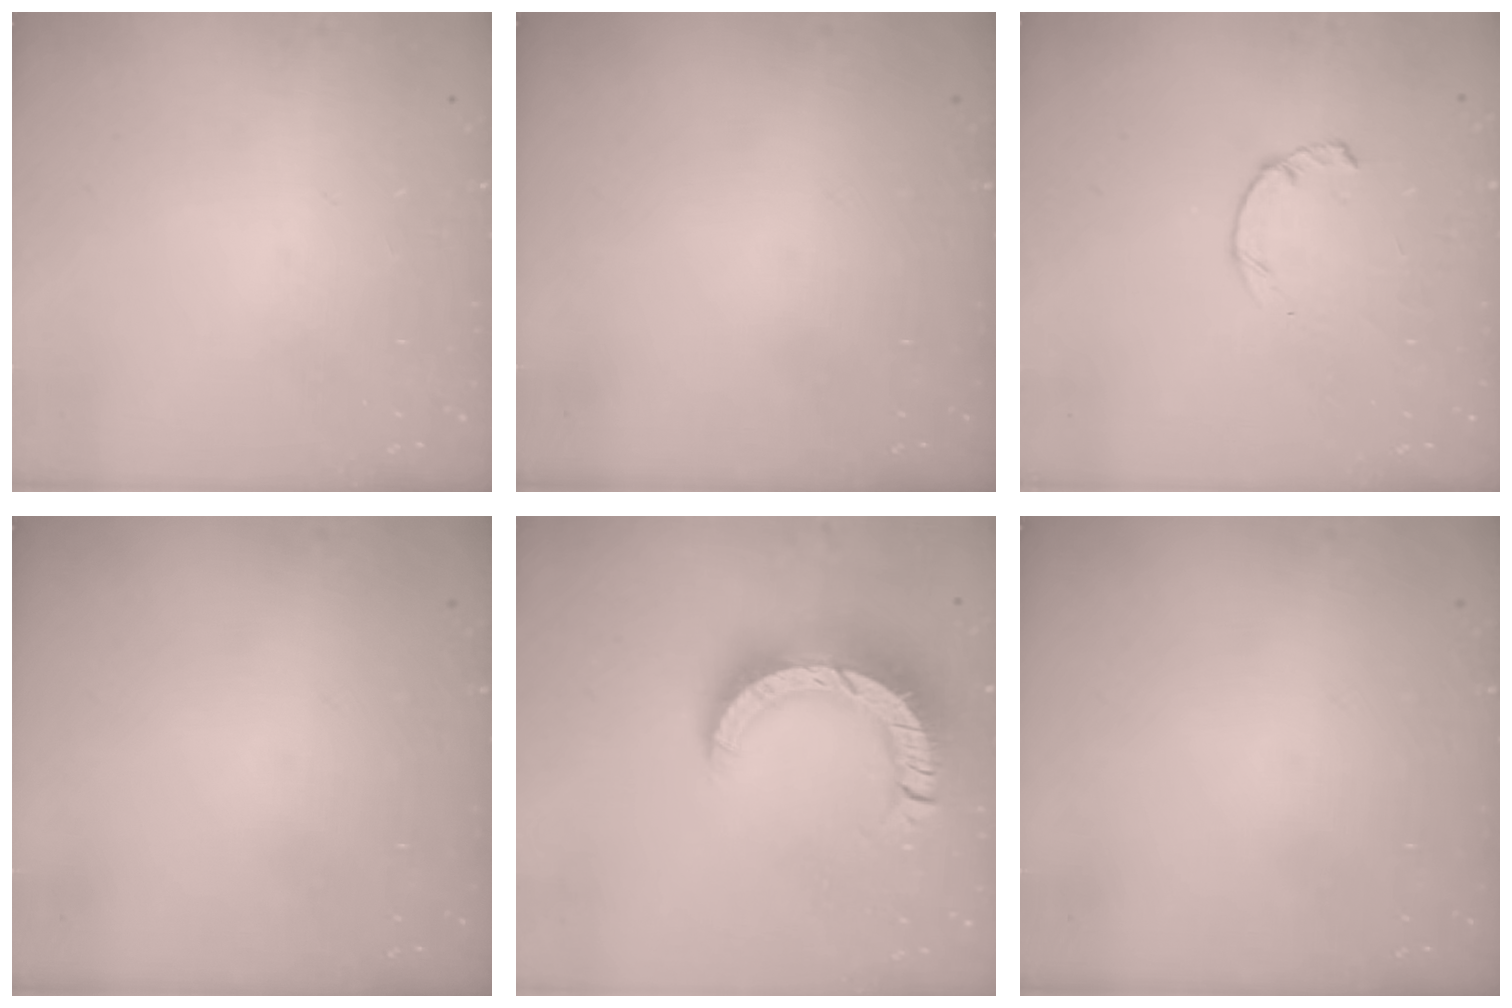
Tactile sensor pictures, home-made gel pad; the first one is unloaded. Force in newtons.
{"total": 0.0}
{"total": 2.3, "press": 2.3, "slide": 0.4}
{"total": 0.0}
{"total": 14.4, "press": 14.3, "slide": 1.7}
{"total": 0.0}